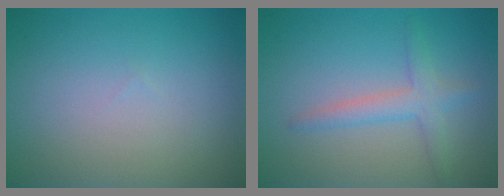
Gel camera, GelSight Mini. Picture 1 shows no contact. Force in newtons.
{"total": 2.5, "press": 2.5, "slide": 0.1}